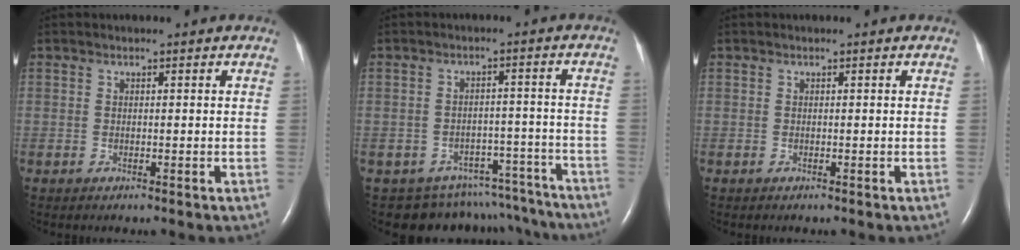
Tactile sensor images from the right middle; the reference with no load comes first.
{"total": 13.5, "force": [-12.3, 5.5, 0.4], "torque": [0.003, 0.042, -0.137]}
{"total": 0.0}